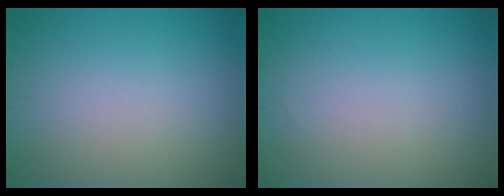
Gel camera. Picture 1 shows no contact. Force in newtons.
{"total": 0.0}